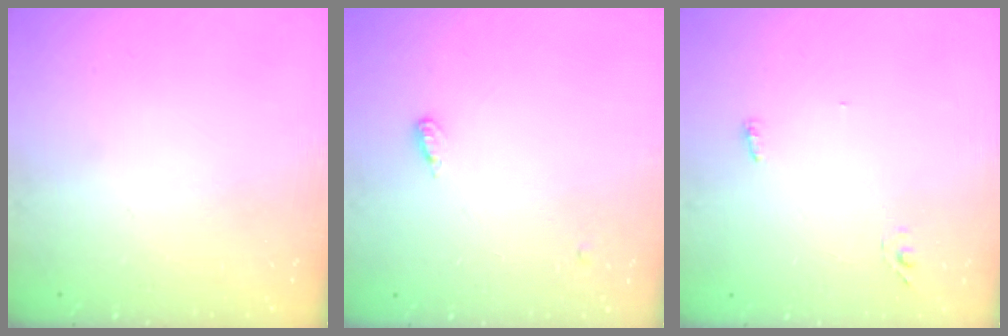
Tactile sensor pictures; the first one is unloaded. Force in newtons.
{"total": 4.0, "press": 3.9, "slide": 0.7}
{"total": 3.2, "press": 2.9, "slide": 1.5}